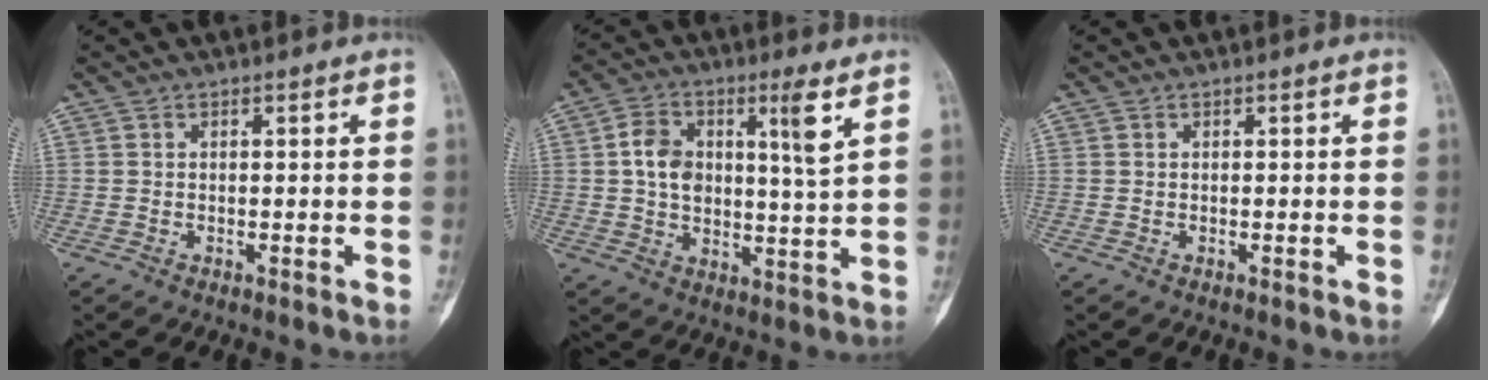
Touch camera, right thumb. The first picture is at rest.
{"total": 11.0, "force": [3.6, 4.0, 9.6], "torque": [-0.162, -0.001, 0.061]}
{"total": 0.0}